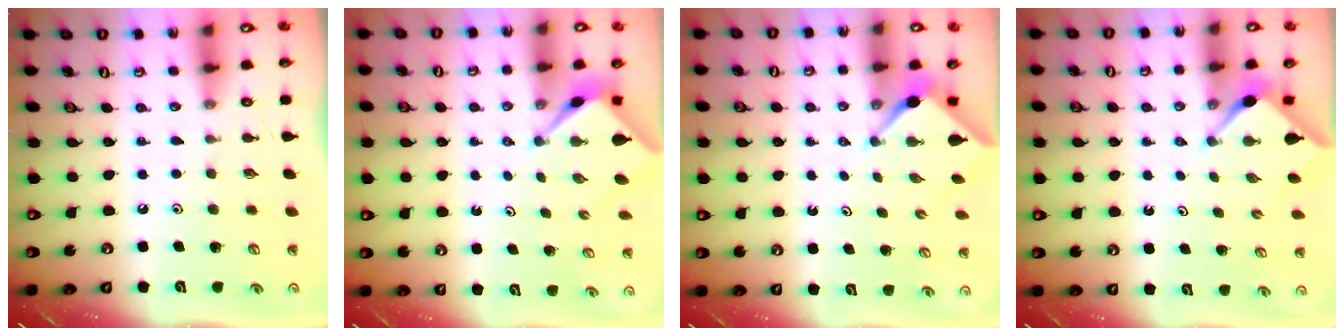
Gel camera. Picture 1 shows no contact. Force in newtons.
{"total": 2.4, "press": 2.4, "slide": 0.3}
{"total": 2.5, "press": 2.4, "slide": 0.3}
{"total": 3.0, "press": 3.0, "slide": 0.4}